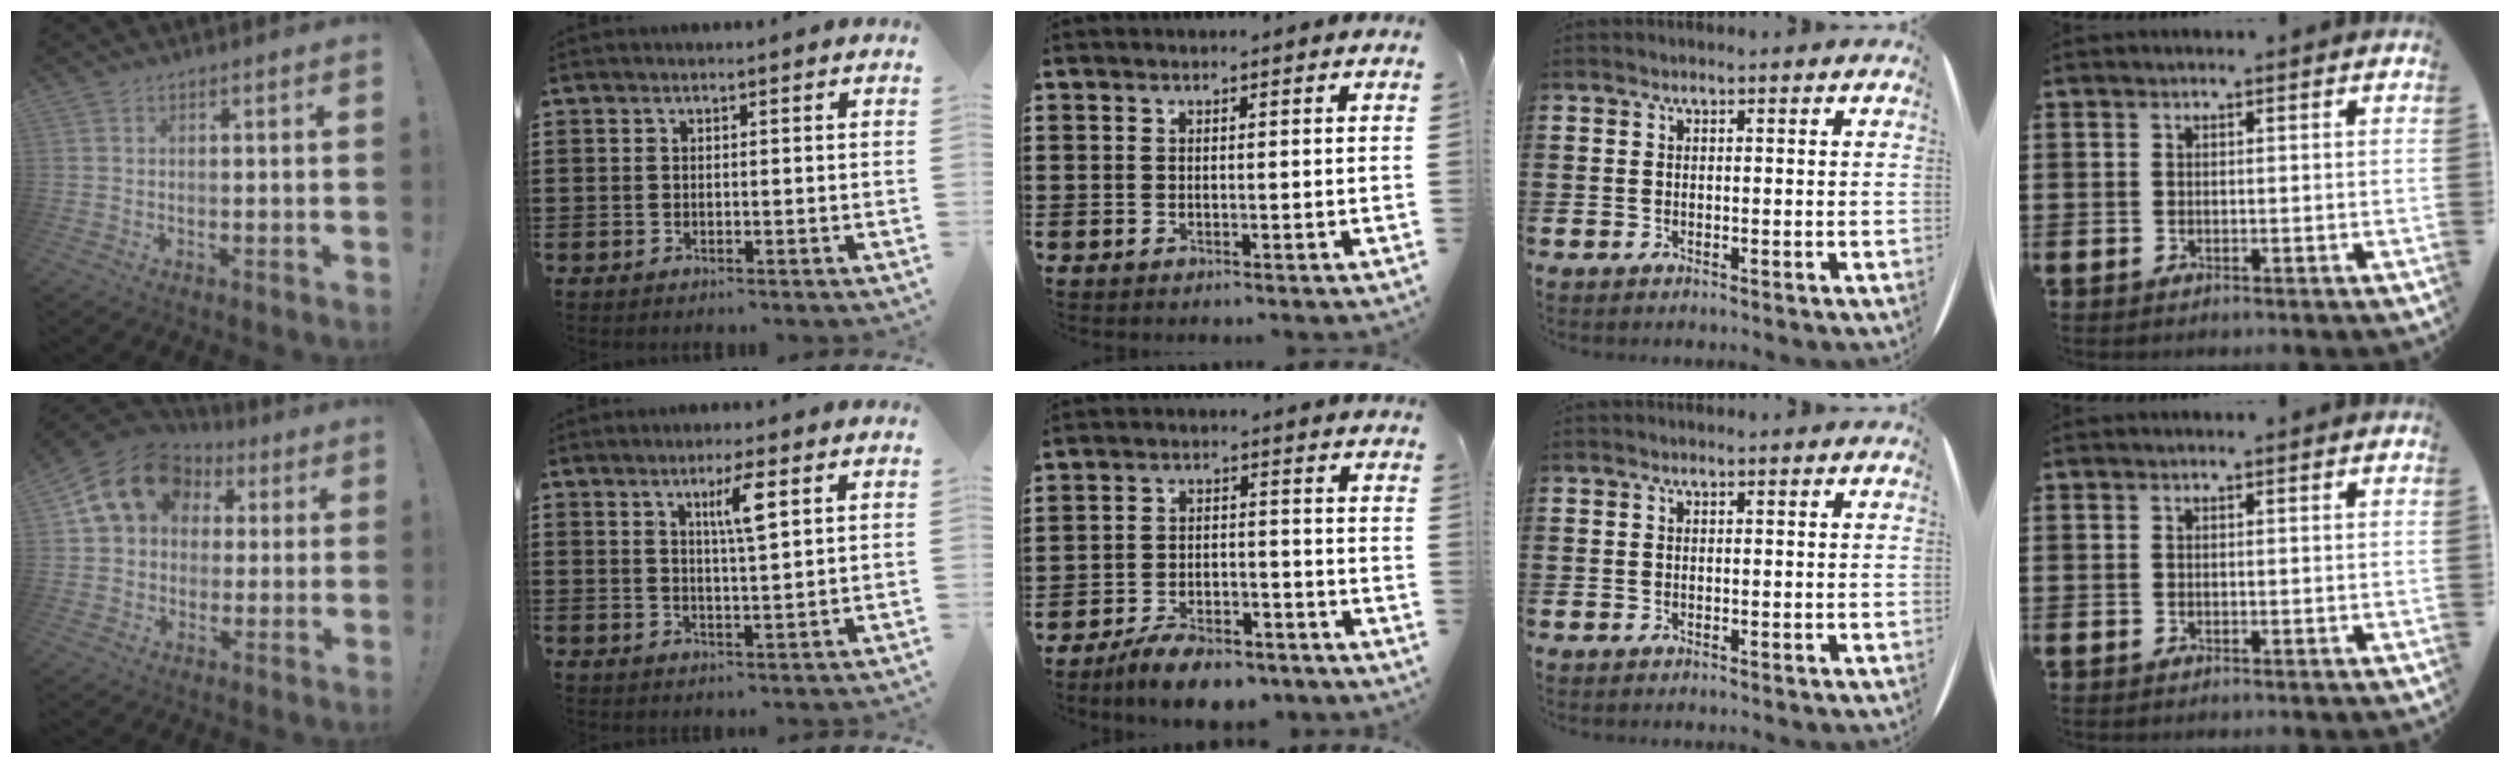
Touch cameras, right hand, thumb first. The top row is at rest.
{"thumb": {"total": 15.1, "force": [5.6, 11.7, 7.8], "torque": [-0.112, -0.014, 0.104]}, "index": {"total": 4.8, "force": [2.1, 0.5, 4.2], "torque": [-0.073, -0.001, 0.029]}, "middle": {"total": 6.3, "force": [-5.8, 1.3, 2.2], "torque": [-0.045, 0.005, -0.111]}}